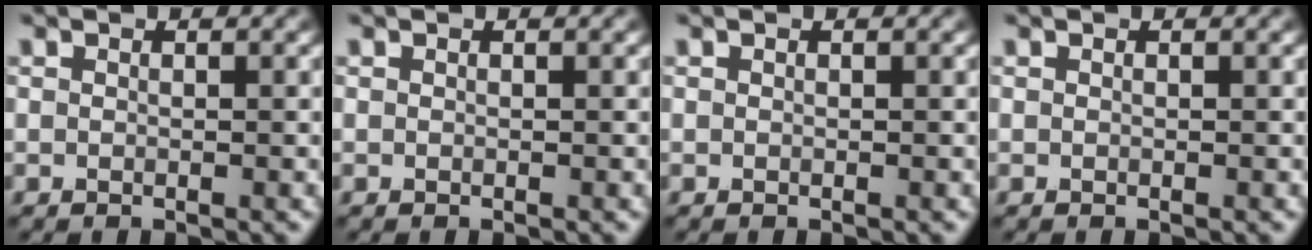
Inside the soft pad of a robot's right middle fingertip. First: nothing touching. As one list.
[{"total": 0.0}, {"total": 0.0}, {"total": 0.0}]